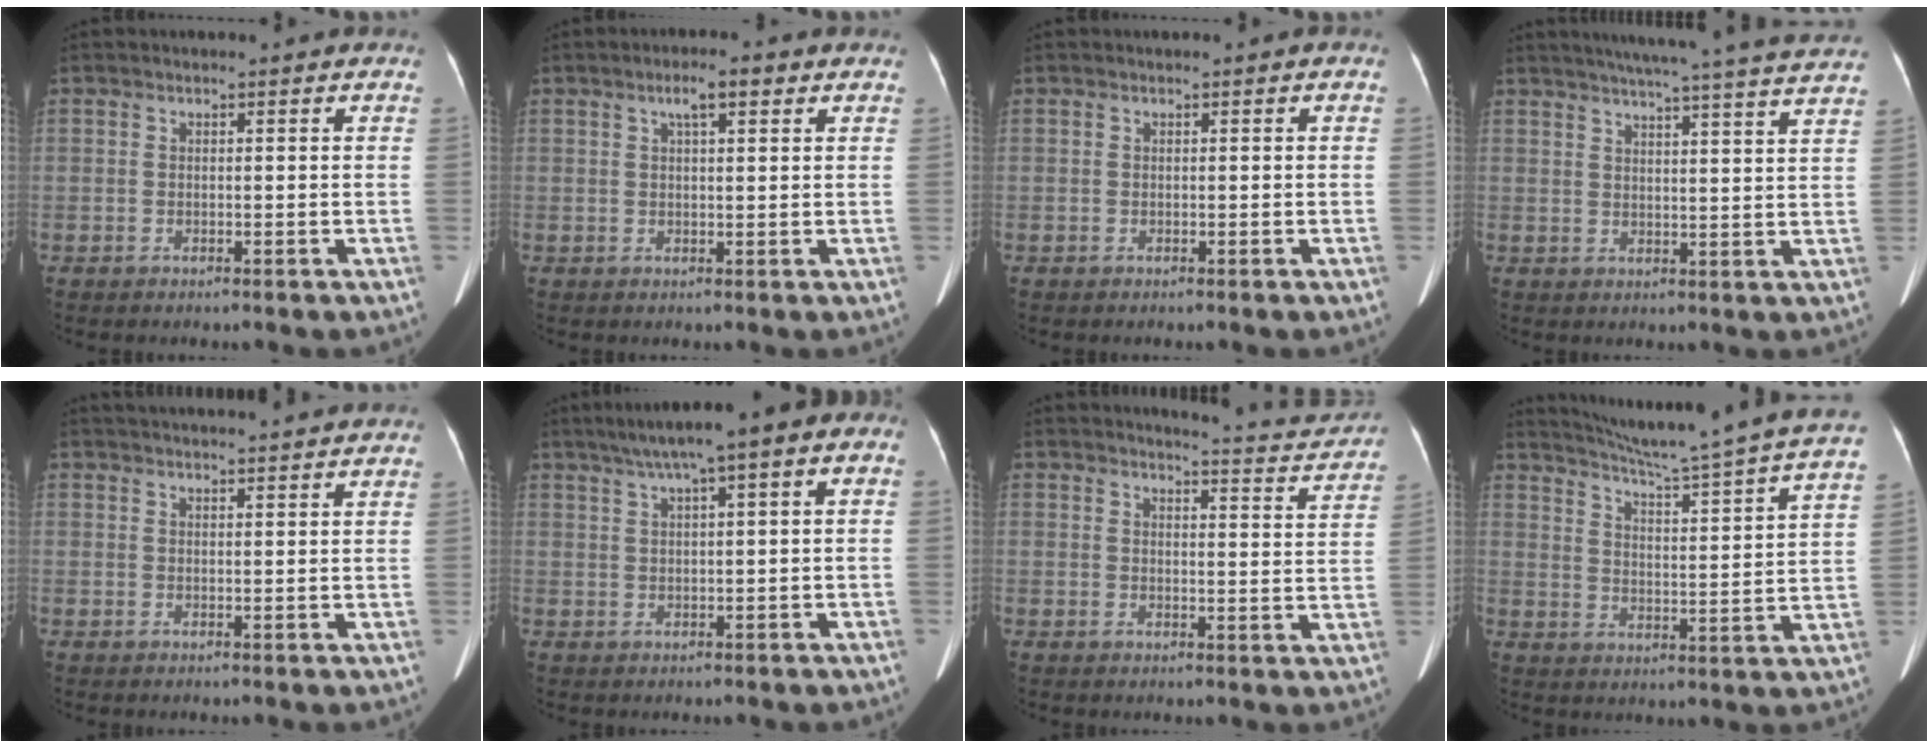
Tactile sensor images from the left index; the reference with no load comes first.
{"total": 3.4, "force": [1.7, 0.8, 2.8], "torque": [-0.053, 0.007, 0.027]}
{"total": 0.0}
{"total": 22.1, "force": [20.0, -1.2, 9.3], "torque": [-0.146, -0.023, 0.244]}
{"total": 10.9, "force": [10.3, 0.1, 3.7], "torque": [-0.058, 0.023, 0.131]}
{"total": 10.0, "force": [4.3, 1.7, 8.9], "torque": [-0.138, 0.044, 0.057]}
{"total": 9.3, "force": [9.2, 0.1, 1.2], "torque": [-0.019, -0.030, 0.097]}
{"total": 22.8, "force": [20.2, -1.9, 10.3], "torque": [-0.170, -0.053, 0.265]}